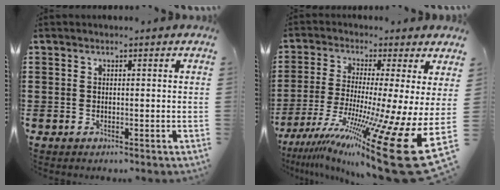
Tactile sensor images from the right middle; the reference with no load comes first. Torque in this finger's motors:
{"motor_torque": [2.03, -0.10, 1.05, 0.21]}